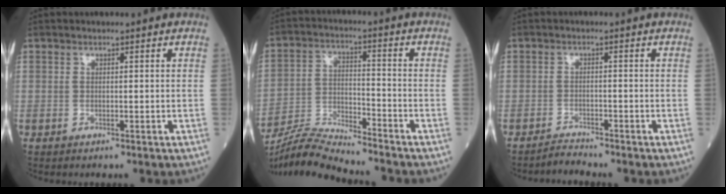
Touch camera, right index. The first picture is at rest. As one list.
[{"total": 10.4, "force": [-10.1, -0.9, 2.1], "torque": [-0.044, -0.002, -0.190]}, {"total": 1.9, "force": [-1.8, -0.3, -0.4], "torque": [0.013, -0.009, -0.033]}]